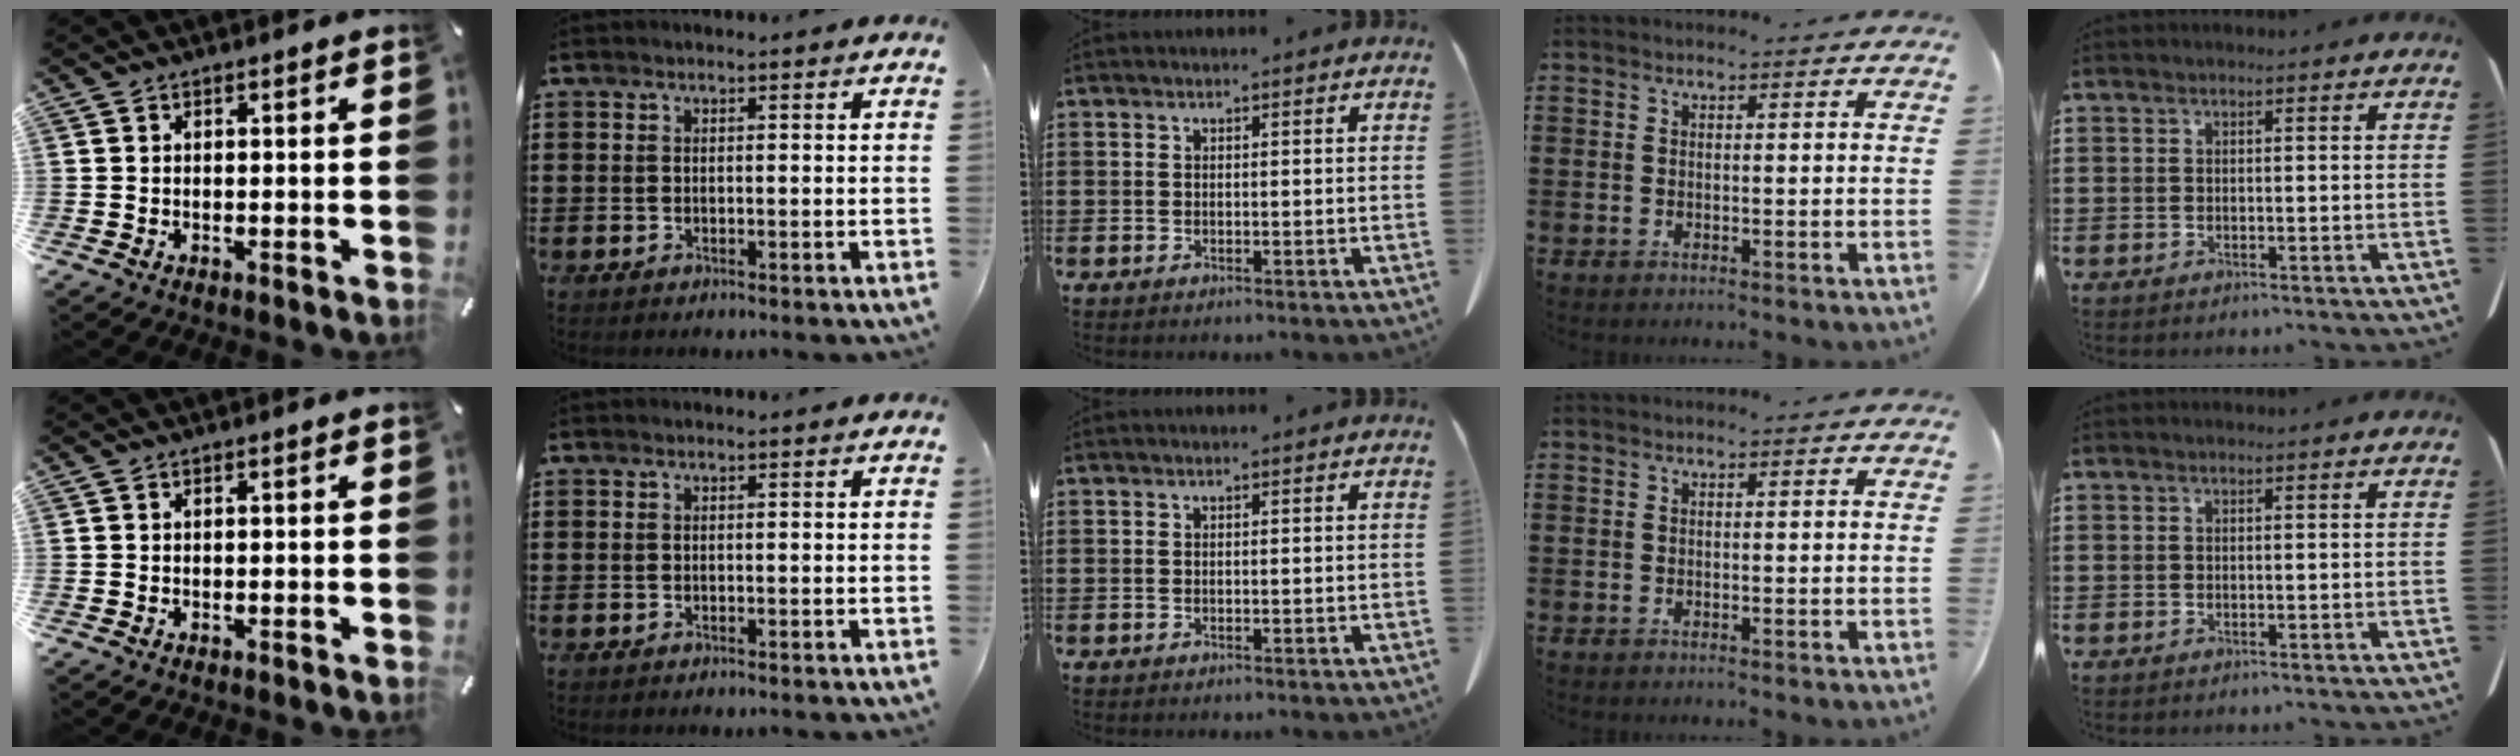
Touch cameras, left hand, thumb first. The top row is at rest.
{}